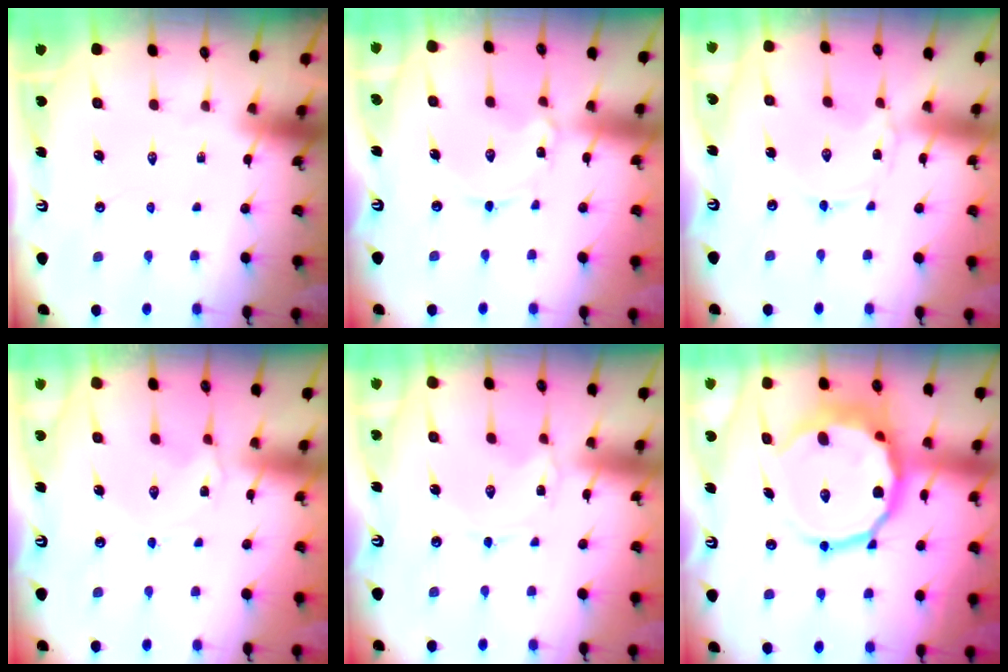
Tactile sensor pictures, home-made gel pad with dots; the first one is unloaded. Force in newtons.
{"total": 1.6, "press": 1.5, "slide": 0.1}
{"total": 0.0}
{"total": 1.1, "press": 1.0, "slide": 0.3}
{"total": 0.7, "press": 0.7, "slide": 0.1}
{"total": 15.3, "press": 15.0, "slide": 3.2}